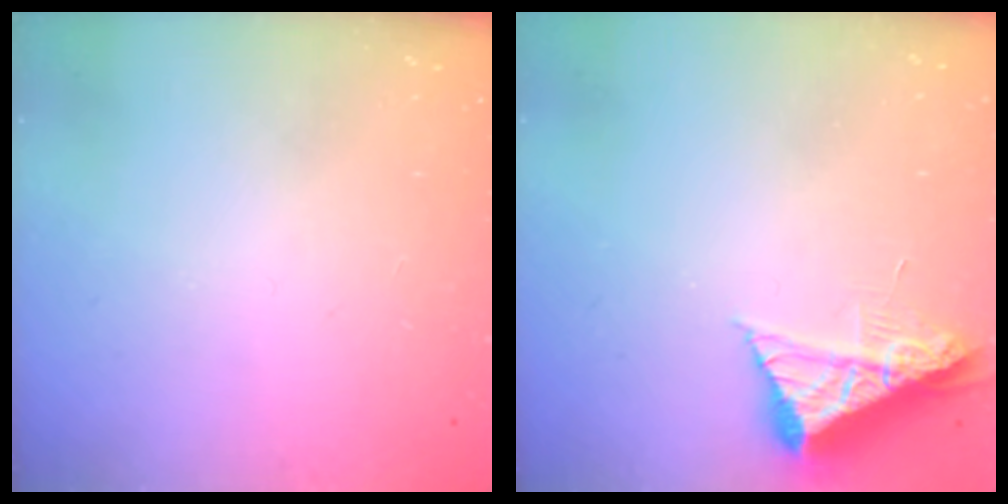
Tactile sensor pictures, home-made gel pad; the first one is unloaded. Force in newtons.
{"total": 8.1, "press": 8.1, "slide": 0.8}